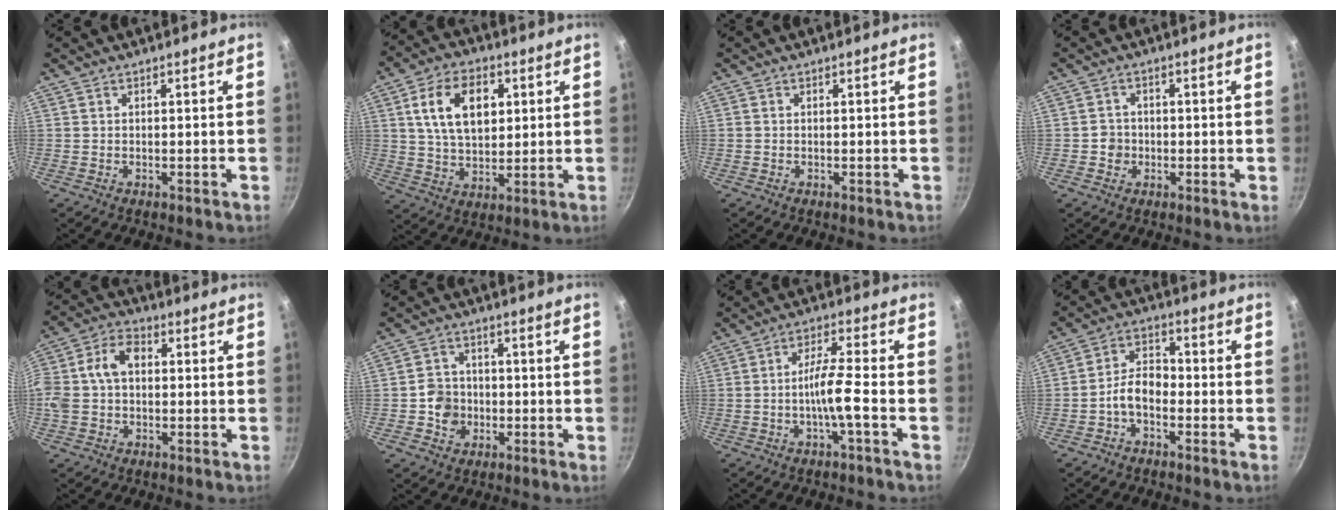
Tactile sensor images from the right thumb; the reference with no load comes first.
{"total": 13.4, "force": [3.7, 8.7, 9.6], "torque": [-0.142, -0.002, 0.063]}
{"total": 0.0}
{"total": 2.8, "force": [-0.6, 2.7, 0.8], "torque": [0.001, 0.007, -0.015]}
{"total": 11.4, "force": [0.6, 8.0, 8.0], "torque": [-0.143, 0.034, -0.005]}
{"total": 6.1, "force": [-1.1, 5.6, 2.3], "torque": [-0.015, 0.018, -0.027]}
{"total": 6.3, "force": [-2.1, 0.2, 5.9], "torque": [-0.118, 0.026, -0.040]}
{"total": 4.4, "force": [-1.7, 2.8, 3.0], "torque": [-0.040, 0.027, -0.037]}